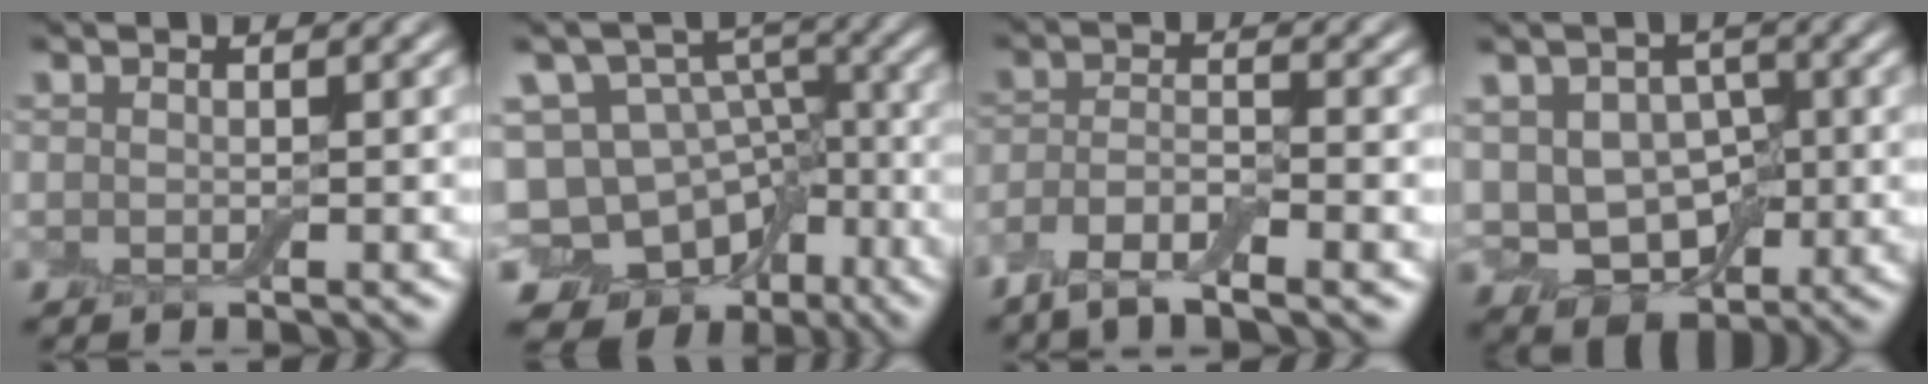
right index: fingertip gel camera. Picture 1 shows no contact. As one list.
[{"total": 14.5, "force": [-8.1, 10.9, 5.0], "torque": [-0.081, -0.006, -0.117]}, {"total": 4.6, "force": [-3.1, 1.2, 3.2], "torque": [-0.065, -0.008, -0.067]}, {"total": 8.3, "force": [-0.9, 6.2, 5.4], "torque": [-0.073, -0.004, -0.012]}]